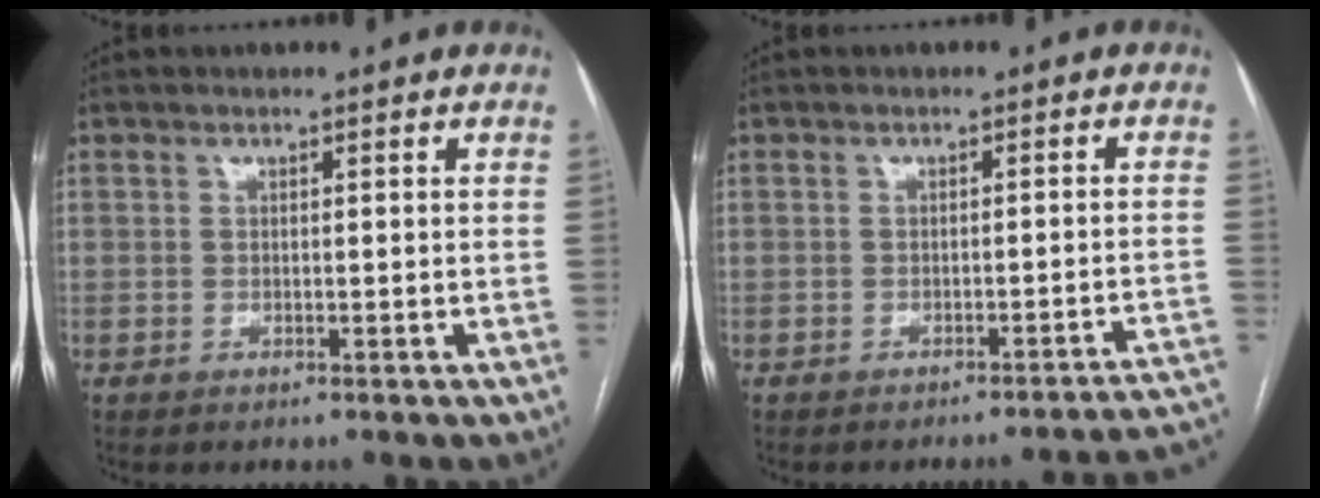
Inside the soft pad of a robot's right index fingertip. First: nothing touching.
{"total": 11.4, "force": [-11.2, -0.9, 2.3], "torque": [0.015, 0.001, -0.121]}